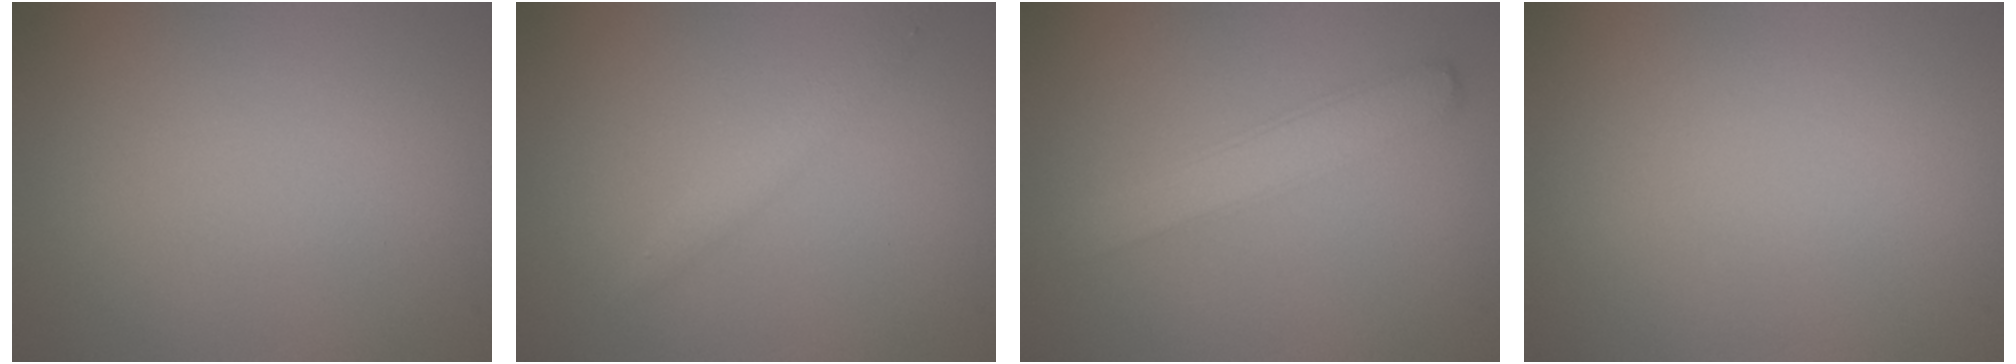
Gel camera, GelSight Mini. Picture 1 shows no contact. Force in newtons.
{"total": 1.5, "press": 1.5, "slide": 0.1}
{"total": 2.5, "press": 2.5, "slide": 0.1}
{"total": 0.0}